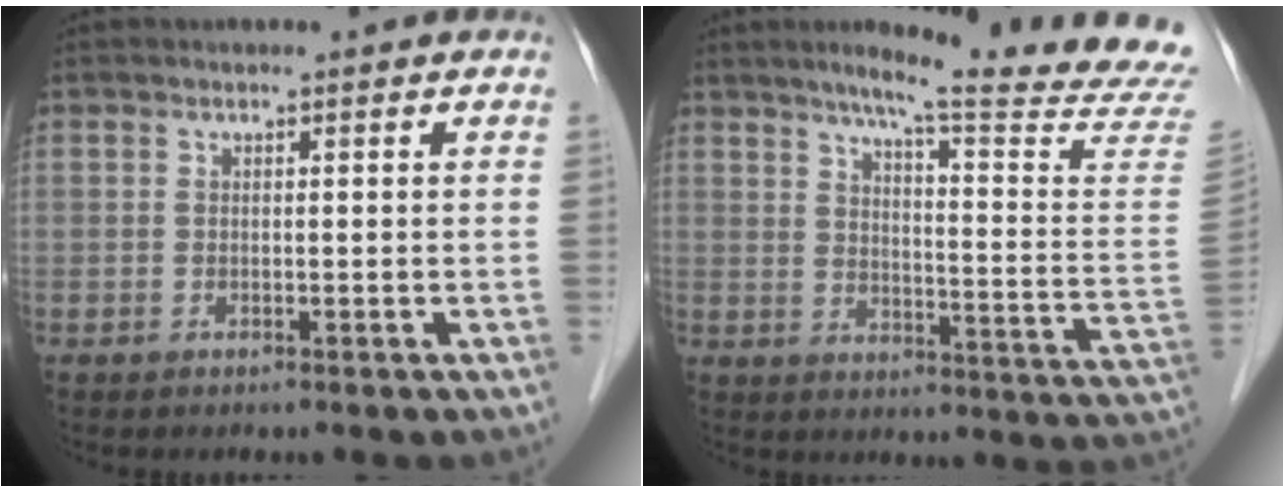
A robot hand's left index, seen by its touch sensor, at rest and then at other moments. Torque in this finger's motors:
{"motor_torque": [-0.25, -0.36, 0.13, 0.02]}